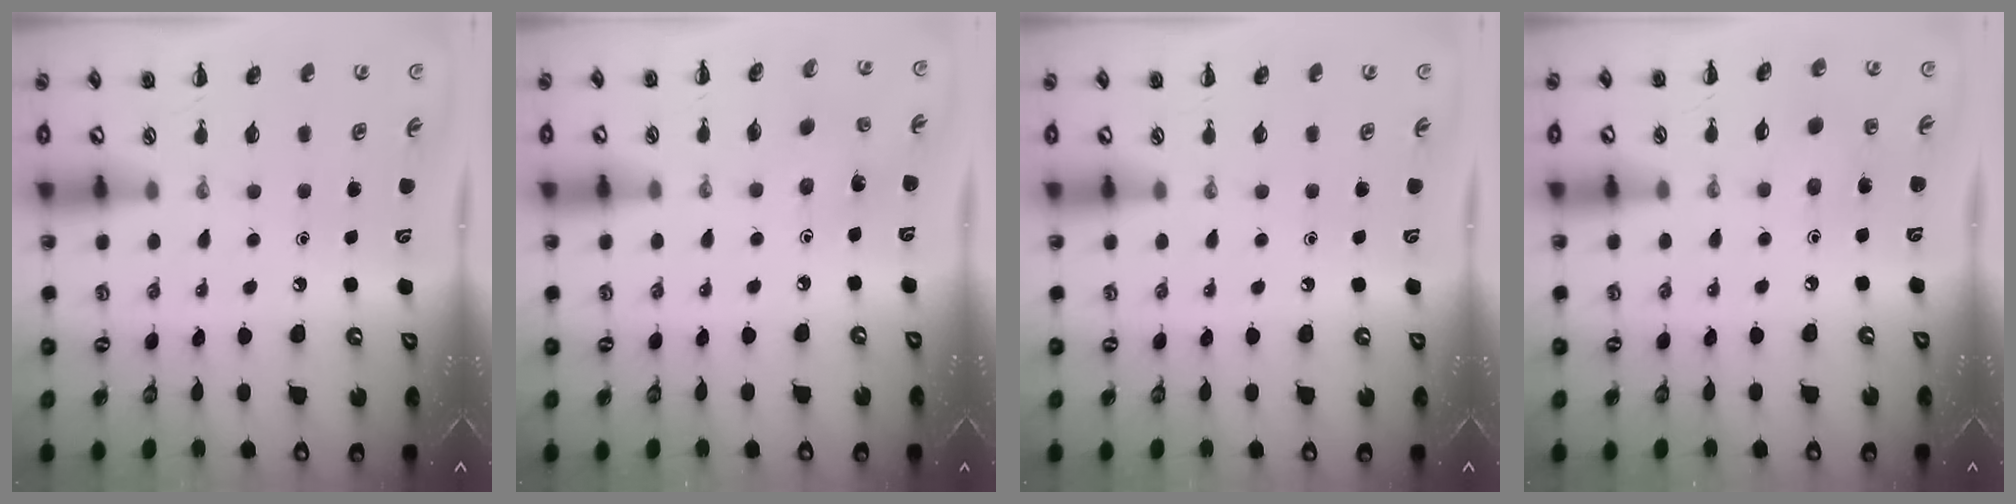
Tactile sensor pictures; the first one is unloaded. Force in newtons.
{"total": 1.5, "press": 1.4, "slide": 0.4}
{"total": 0.0}
{"total": 4.7, "press": 4.7, "slide": 0.7}